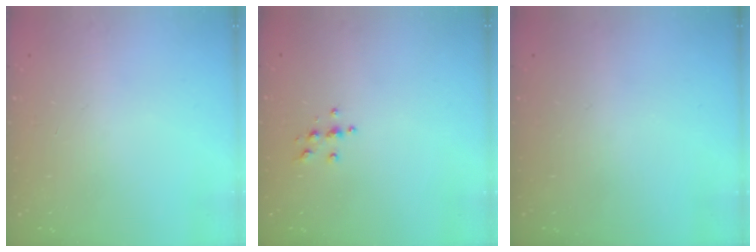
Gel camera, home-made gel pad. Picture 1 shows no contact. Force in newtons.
{"total": 3.7, "press": 3.7, "slide": 0.4}
{"total": 0.0}